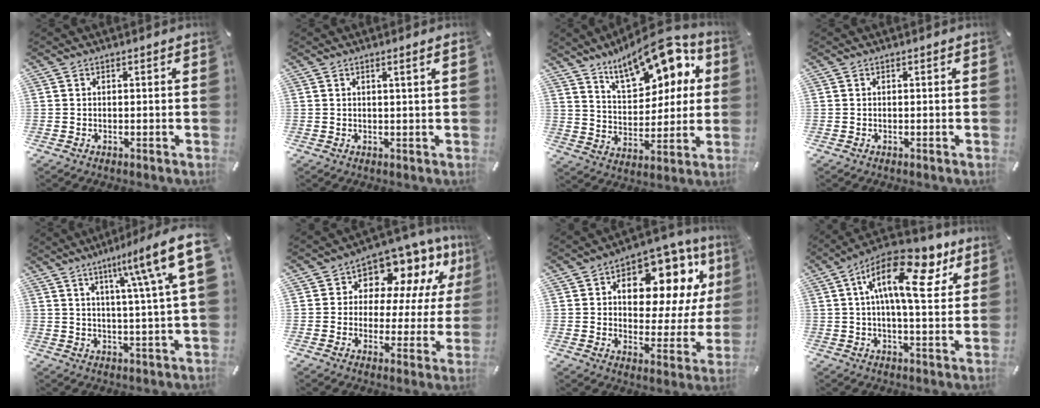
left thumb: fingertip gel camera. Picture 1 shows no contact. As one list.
[{"total": 1.6, "force": [0.8, -0.2, 1.3], "torque": [-0.024, -0.002, 0.013]}, {"total": 17.4, "force": [11.9, 8.5, 9.4], "torque": [-0.145, -0.075, 0.204]}, {"total": 0.0}, {"total": 16.5, "force": [6.6, 2.4, 14.9], "torque": [-0.220, -0.033, 0.092]}, {"total": 10.6, "force": [7.6, 6.4, 3.6], "torque": [-0.061, -0.067, 0.137]}, {"total": 13.8, "force": [7.4, 8.3, 8.1], "torque": [-0.111, -0.064, 0.125]}, {"total": 17.5, "force": [7.4, 7.1, 14.2], "torque": [-0.240, -0.026, 0.120]}]